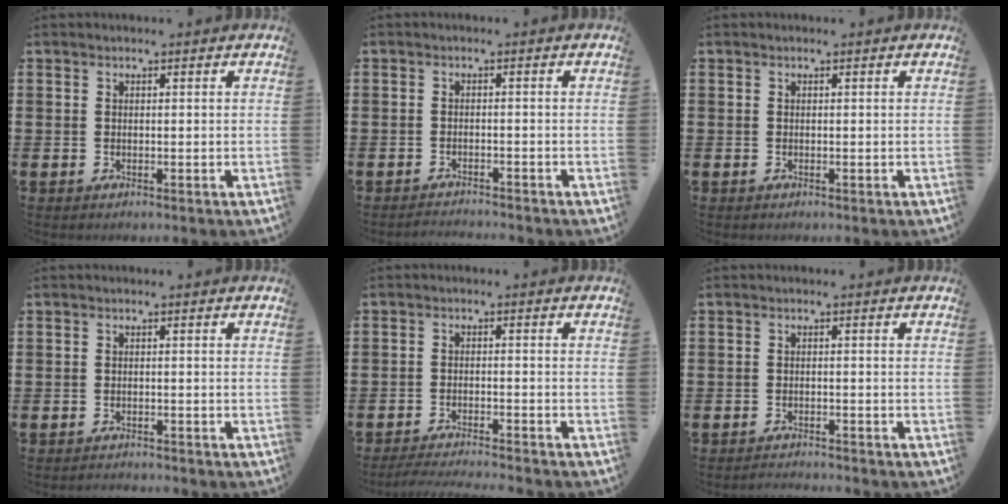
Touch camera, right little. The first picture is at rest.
{"total": 1.3, "force": [-1.3, -0.1, -0.1], "torque": [-0.002, 0.002, -0.026]}
{"total": 0.0}
{"total": 0.8, "force": [-0.8, 0.0, -0.1], "torque": [-0.001, 0.000, -0.017]}
{"total": 2.5, "force": [-2.4, -0.2, 0.7], "torque": [-0.010, 0.002, -0.047]}
{"total": 1.2, "force": [-1.2, -0.1, 0.0], "torque": [-0.003, 0.002, -0.025]}